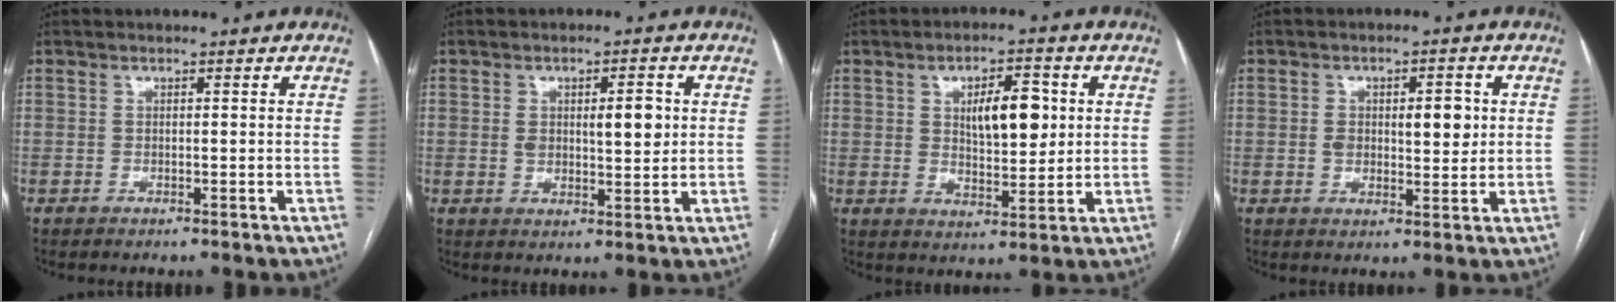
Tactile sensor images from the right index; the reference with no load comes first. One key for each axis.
{"total": 5.9, "fx": 1.1, "fy": 2.2, "fz": 5.4, "tx": -0.082, "ty": 0.006, "tz": 0.023}
{"total": 8.4, "fx": 1.9, "fy": 3.2, "fz": 7.4, "tx": -0.116, "ty": 0.007, "tz": 0.036}
{"total": 6.7, "fx": 0.9, "fy": 3.2, "fz": 5.8, "tx": -0.084, "ty": 0.012, "tz": 0.021}